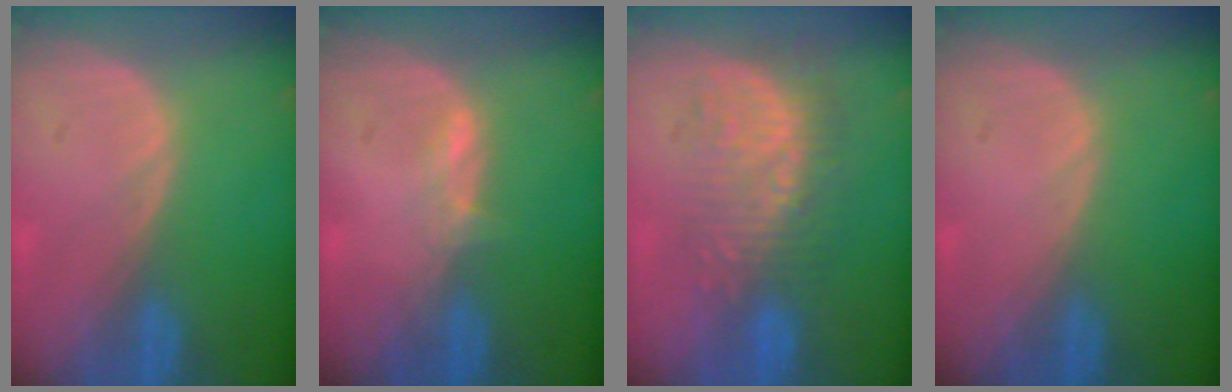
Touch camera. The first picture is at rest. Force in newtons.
{"total": 1.6, "press": 1.5, "slide": 0.6}
{"total": 9.0, "press": 8.4, "slide": 3.3}
{"total": 0.0}